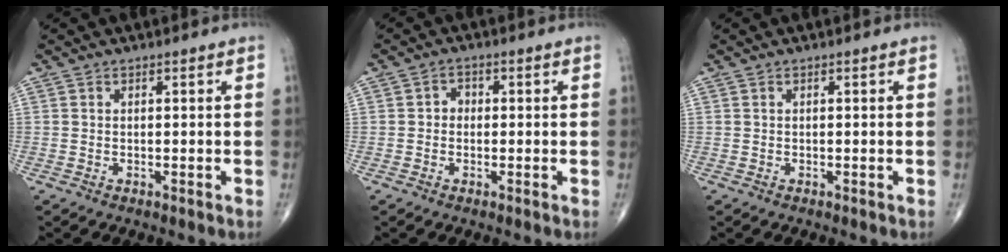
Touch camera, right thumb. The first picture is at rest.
{"total": 1.9, "force": [-0.2, 1.6, 0.9], "torque": [0.000, 0.008, -0.009]}
{"total": 0.0}